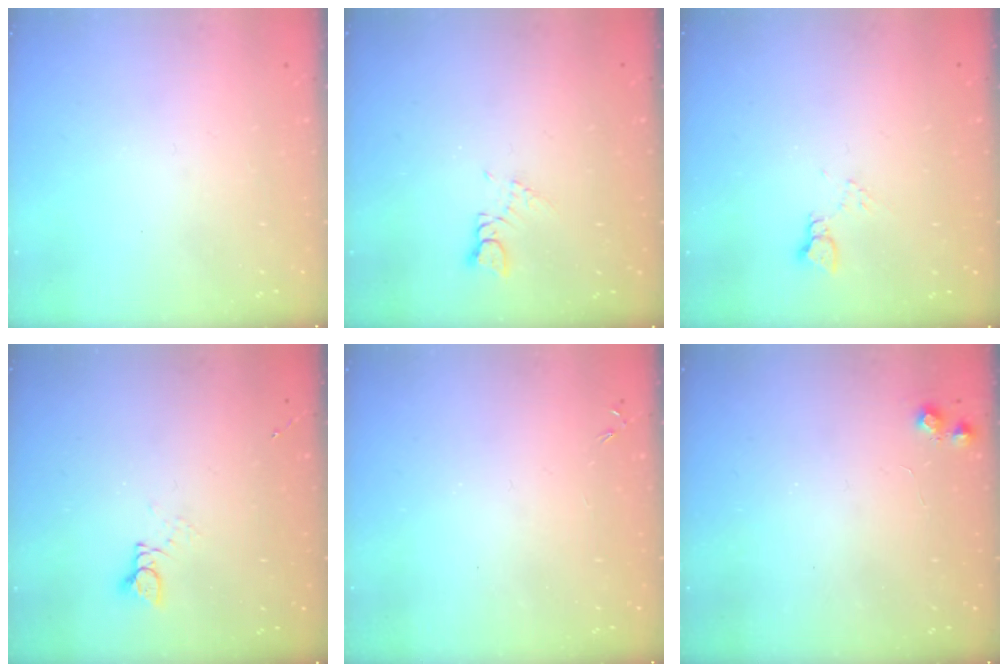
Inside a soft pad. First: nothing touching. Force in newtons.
{"total": 1.3, "press": 1.3, "slide": 0.2}
{"total": 3.6, "press": 3.5, "slide": 0.5}
{"total": 2.6, "press": 2.6, "slide": 0.3}
{"total": 0.0}
{"total": 5.6, "press": 5.5, "slide": 0.8}